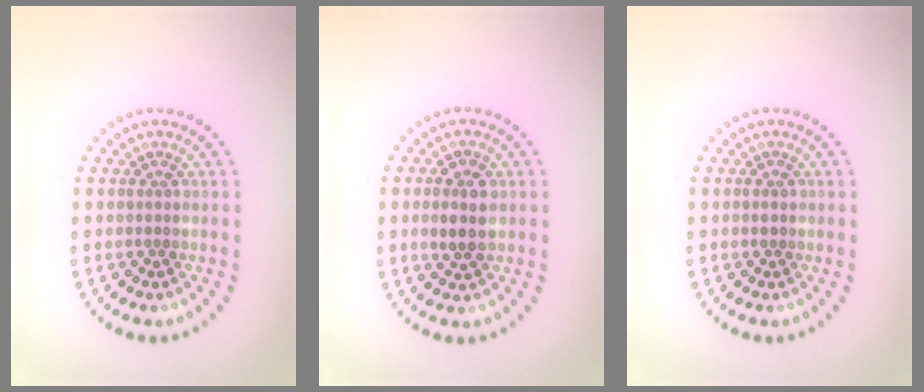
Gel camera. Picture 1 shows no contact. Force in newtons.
{"total": 2.7, "press": 2.7, "slide": 0.4}
{"total": 0.8, "press": 0.8, "slide": 0.1}